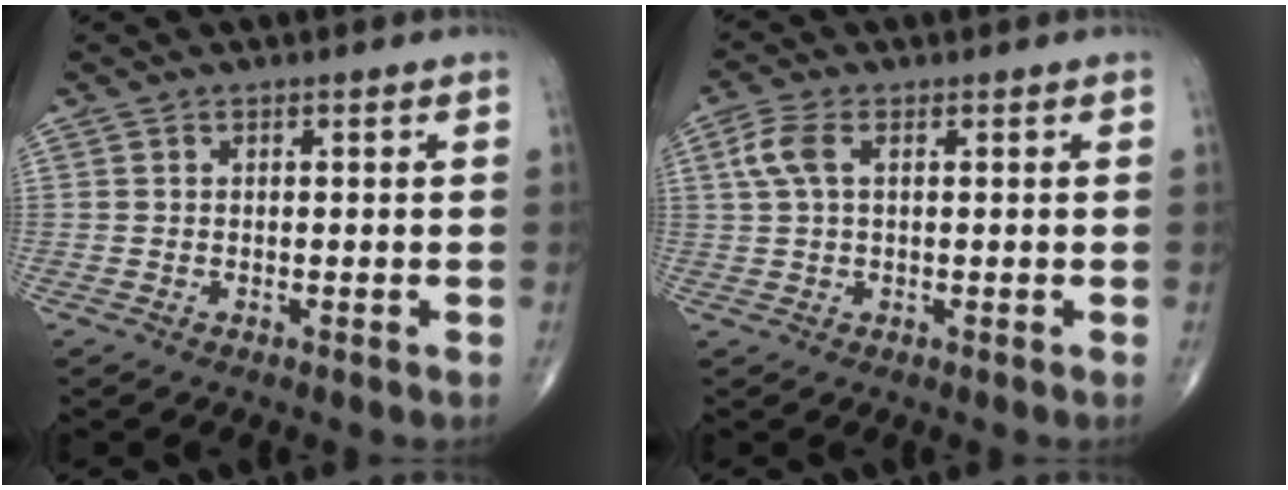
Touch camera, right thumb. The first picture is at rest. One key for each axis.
{"total": 4.5, "fx": 1.2, "fy": 2.3, "fz": 3.7, "tx": -0.101, "ty": 0.016, "tz": 0.024}